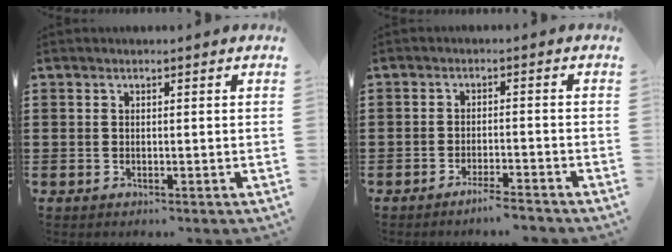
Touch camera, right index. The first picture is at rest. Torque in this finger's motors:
{"motor_torque": [0.35, 0.32, 0.01, 0.00]}